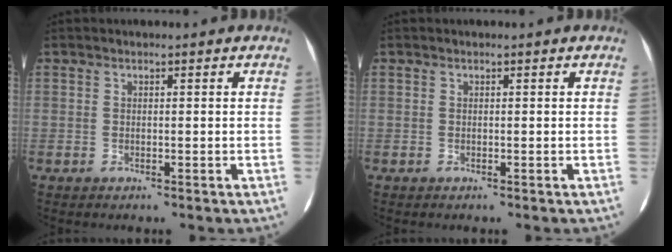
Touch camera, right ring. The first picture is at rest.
{"total": 0.0}